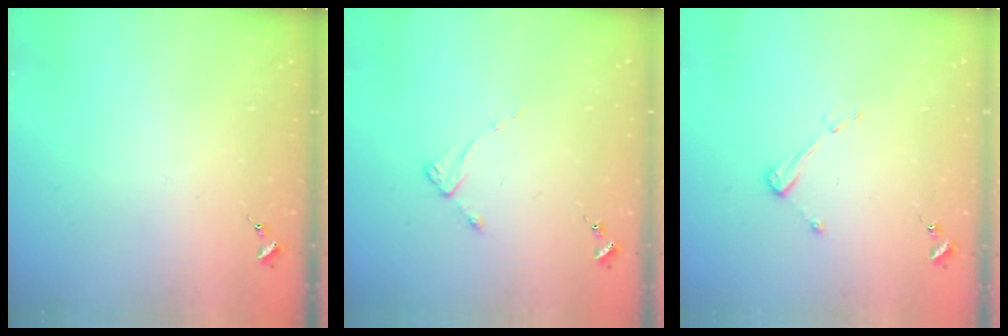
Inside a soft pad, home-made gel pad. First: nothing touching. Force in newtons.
{"total": 2.1, "press": 2.0, "slide": 0.4}
{"total": 4.3, "press": 4.3, "slide": 0.5}